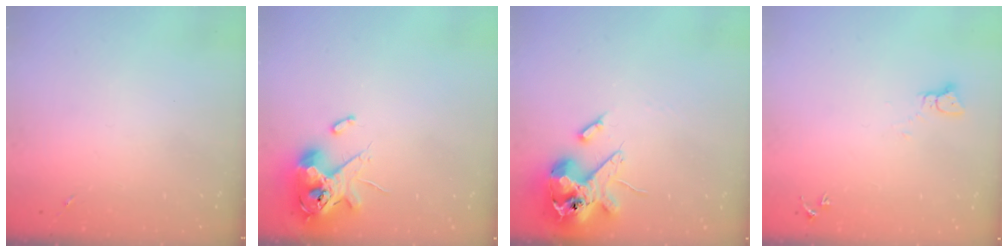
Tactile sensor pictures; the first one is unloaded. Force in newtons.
{"total": 13.2, "press": 13.0, "slide": 2.3}
{"total": 13.7, "press": 13.5, "slide": 2.3}
{"total": 2.2, "press": 2.2, "slide": 0.2}